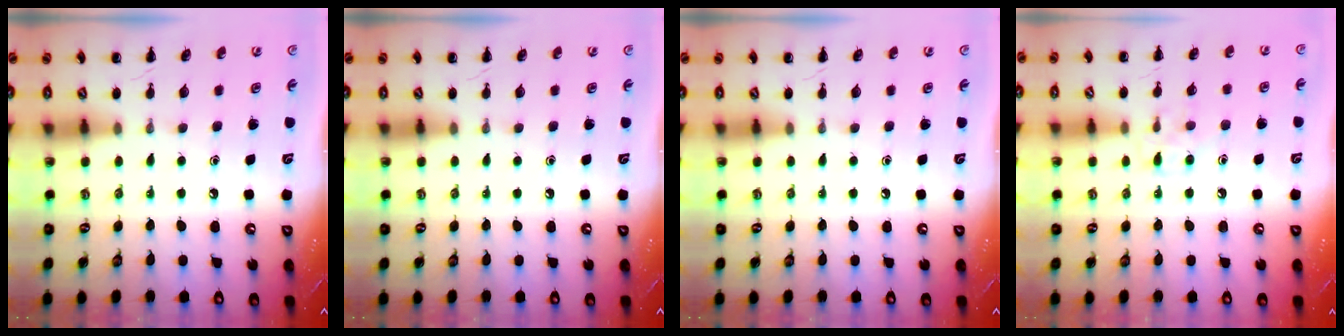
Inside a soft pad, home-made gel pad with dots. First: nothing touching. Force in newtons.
{"total": 0.0}
{"total": 0.0}
{"total": 6.5, "press": 6.3, "slide": 1.5}